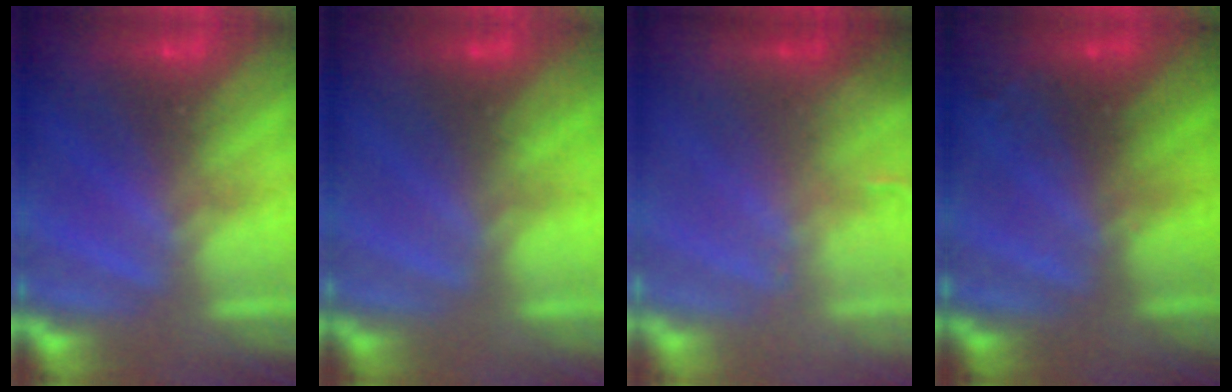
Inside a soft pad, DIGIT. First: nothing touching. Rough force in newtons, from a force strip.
{"total": 4.9}
{"total": 2.6}
{"total": 2.7}